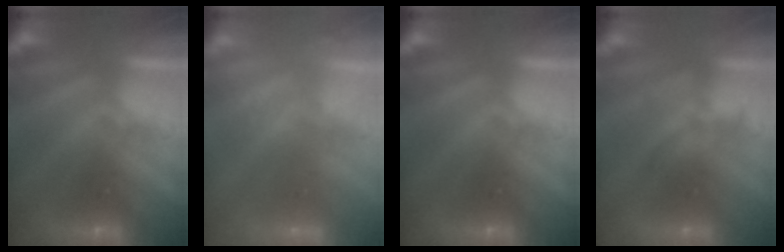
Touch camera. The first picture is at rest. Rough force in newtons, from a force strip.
{"total": 2.0}
{"total": 0.0}
{"total": 2.2}